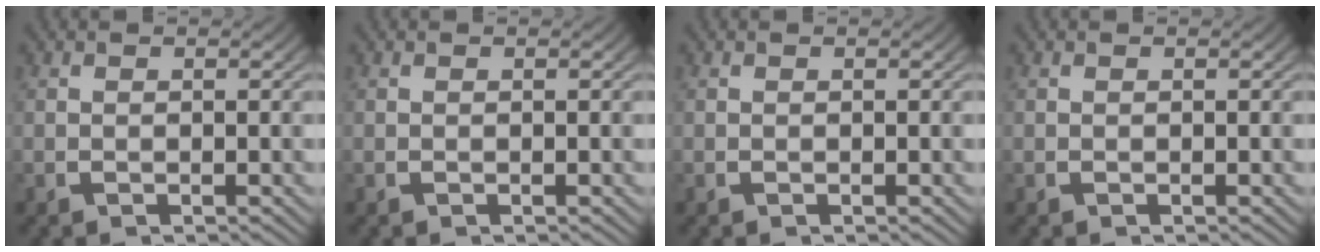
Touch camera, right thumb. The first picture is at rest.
{"total": 0.0}
{"total": 0.0}
{"total": 0.0}